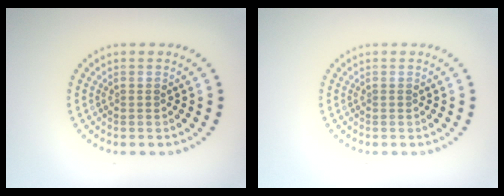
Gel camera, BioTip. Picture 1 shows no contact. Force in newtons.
{"total": 0.0}